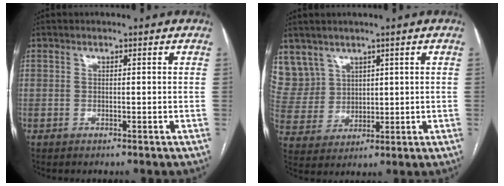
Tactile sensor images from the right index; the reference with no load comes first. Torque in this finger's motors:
{"motor_torque": [-0.25, 0.42, -0.05, 0.00]}